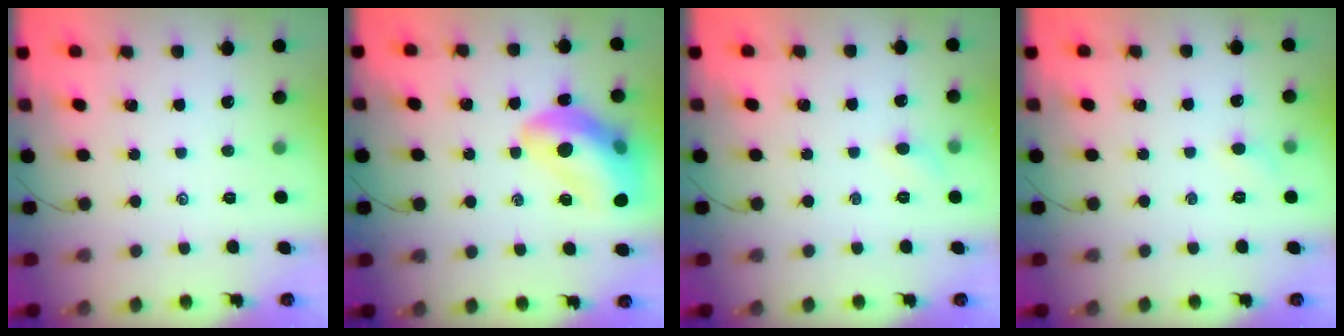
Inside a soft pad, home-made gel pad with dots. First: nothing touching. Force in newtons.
{"total": 18.8, "press": 18.6, "slide": 2.9}
{"total": 4.0, "press": 3.8, "slide": 1.3}
{"total": 3.5, "press": 3.3, "slide": 1.1}